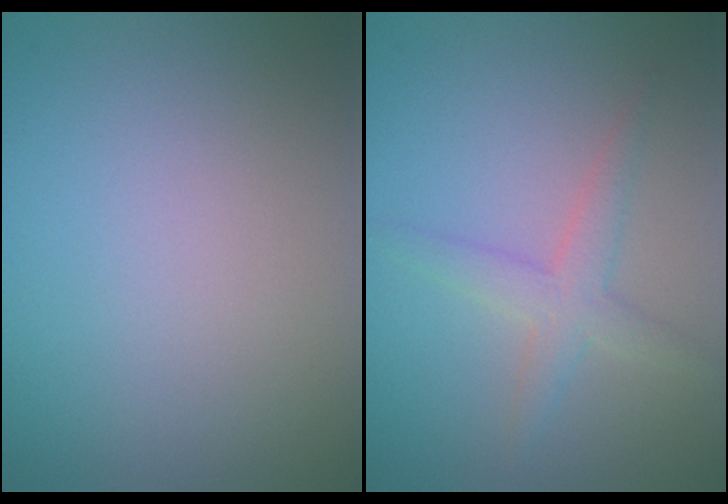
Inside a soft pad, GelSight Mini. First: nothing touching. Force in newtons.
{"total": 2.5, "press": 2.5, "slide": 0.1}